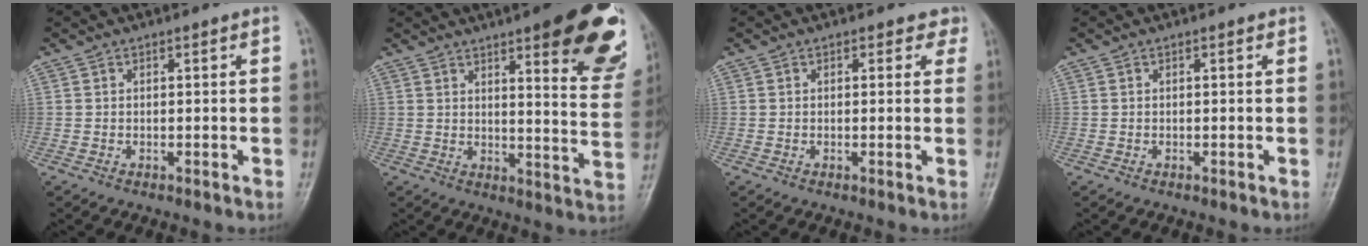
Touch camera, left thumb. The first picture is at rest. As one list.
[{"total": 21.3, "force": [11.9, 5.3, 16.8], "torque": [-0.179, -0.052, 0.142]}, {"total": 2.0, "force": [1.2, 1.5, 0.7], "torque": [0.021, -0.003, 0.004]}, {"total": 0.0}]